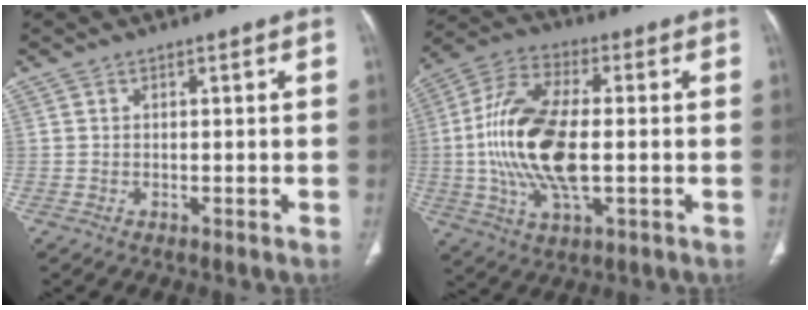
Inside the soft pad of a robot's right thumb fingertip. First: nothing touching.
{"total": 18.3, "force": [-0.9, 8.3, 16.3], "torque": [-0.336, 0.011, -0.016]}